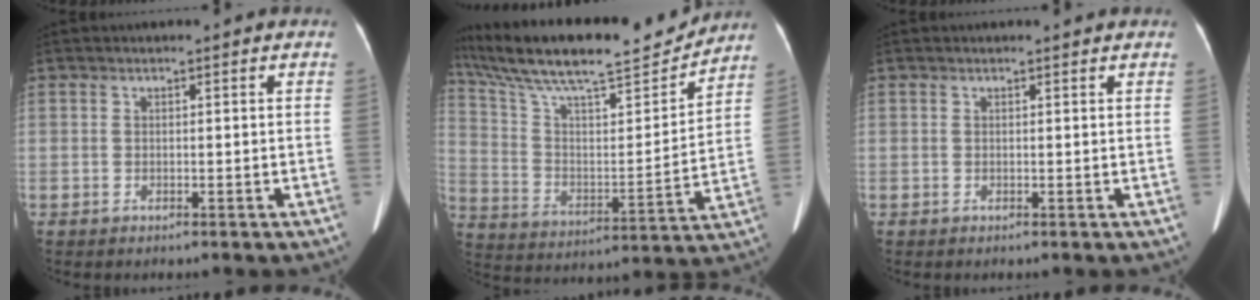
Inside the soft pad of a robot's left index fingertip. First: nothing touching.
{"total": 22.5, "force": [19.8, 3.2, 10.2], "torque": [-0.196, 0.007, 0.322]}
{"total": 0.8, "force": [0.8, 0.0, 0.1], "torque": [-0.009, -0.002, 0.008]}